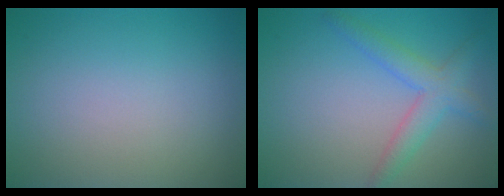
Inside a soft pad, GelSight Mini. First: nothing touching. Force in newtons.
{"total": 3.3, "press": 3.3, "slide": 0.1}